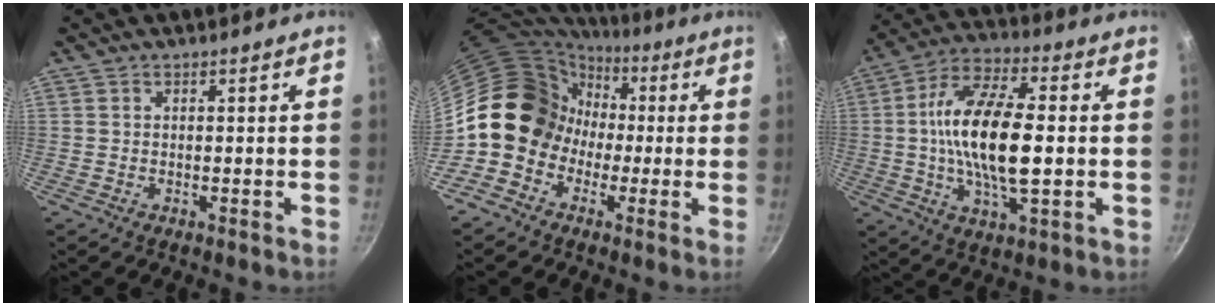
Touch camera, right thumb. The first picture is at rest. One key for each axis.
{"total": 13.6, "fx": 0.1, "fy": 12.0, "fz": 6.4, "tx": -0.066, "ty": 0.037, "tz": -0.015}
{"total": 18.1, "fx": -0.1, "fy": 7.3, "fz": 16.6, "tx": -0.309, "ty": 0.017, "tz": -0.013}